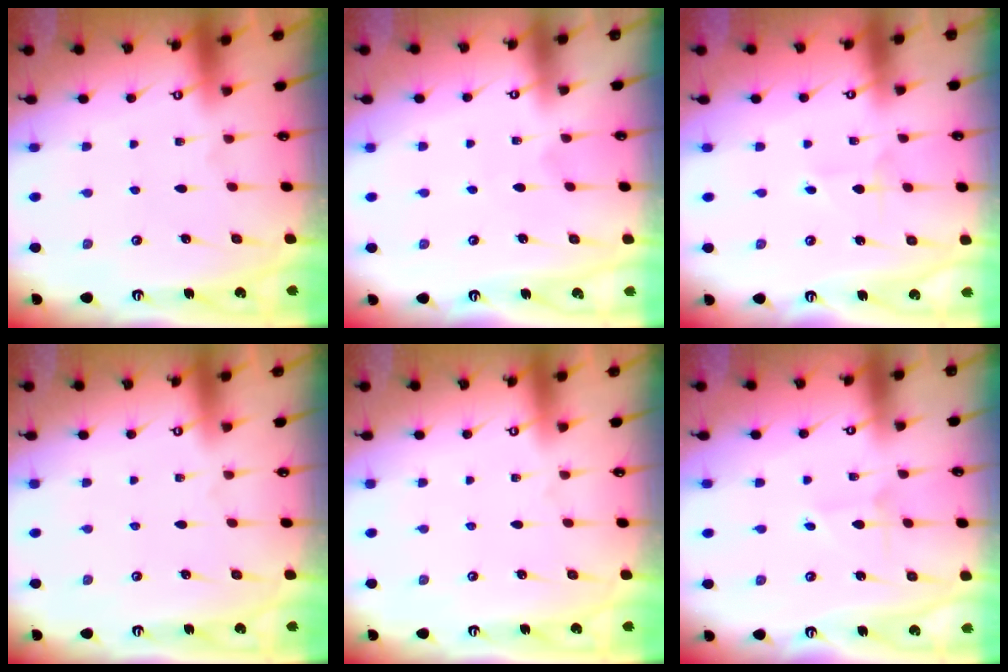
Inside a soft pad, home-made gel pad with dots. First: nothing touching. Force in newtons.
{"total": 3.1, "press": 3.1, "slide": 0.2}
{"total": 1.9, "press": 1.9, "slide": 0.1}
{"total": 0.0}
{"total": 0.0}
{"total": 1.4, "press": 1.4, "slide": 0.1}